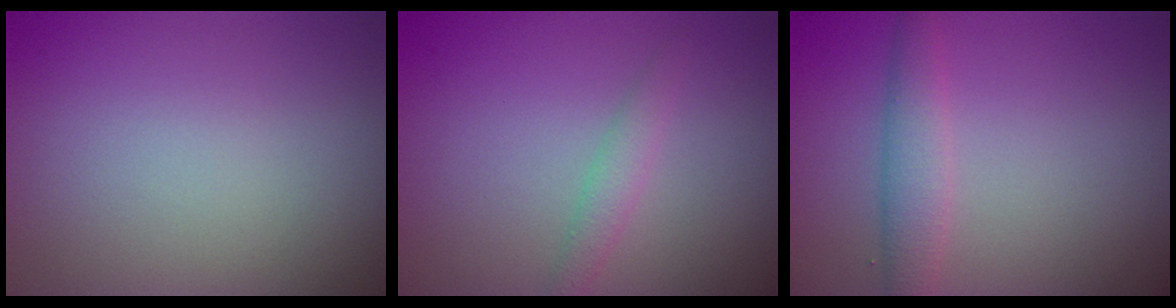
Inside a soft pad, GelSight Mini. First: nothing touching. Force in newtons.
{"total": 1.6, "press": 1.6, "slide": 0.0}
{"total": 2.4, "press": 2.4, "slide": 0.1}